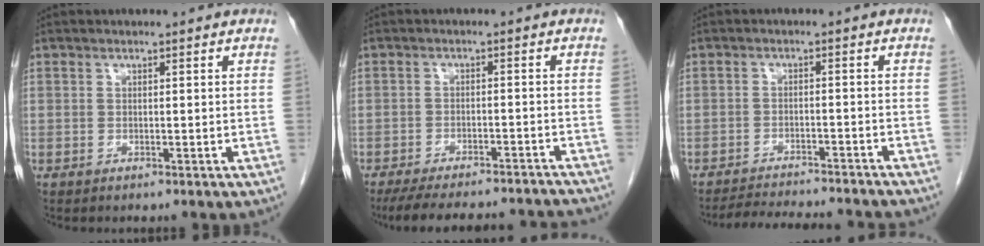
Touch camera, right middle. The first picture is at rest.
{"total": 17.3, "force": [-16.0, 2.7, 6.2], "torque": [-0.108, -0.008, -0.209]}
{"total": 11.6, "force": [-10.9, 0.7, 4.0], "torque": [-0.053, -0.007, -0.148]}